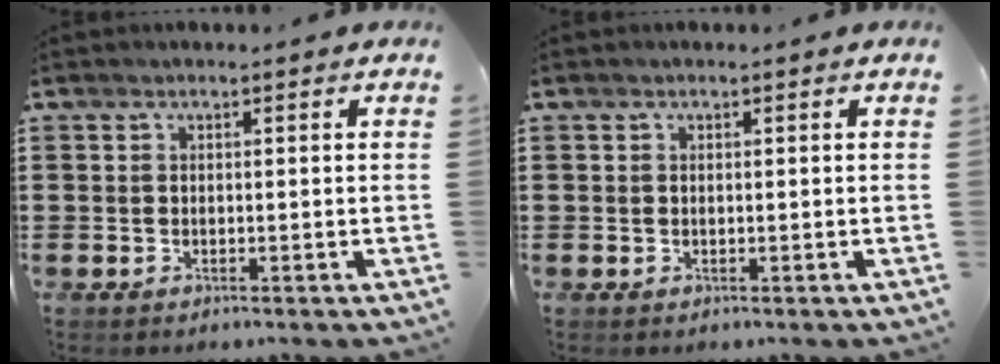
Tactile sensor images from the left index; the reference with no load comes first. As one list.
[{"total": 0.0}]